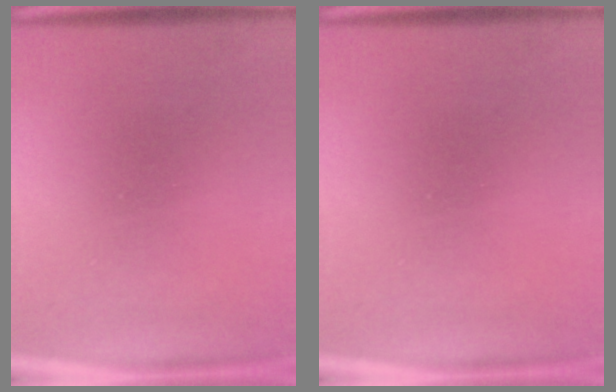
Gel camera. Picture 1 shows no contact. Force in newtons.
{"total": 0.0}